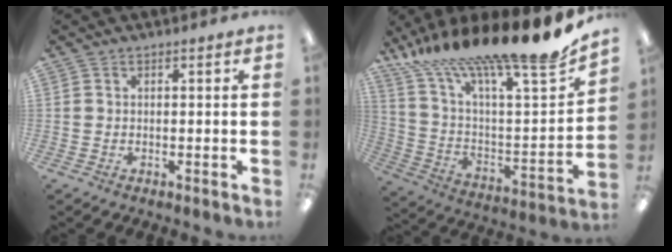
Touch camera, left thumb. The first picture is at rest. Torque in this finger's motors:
{"motor_torque": [3.48, 0.67, 1.45, -1.32, 0.49]}